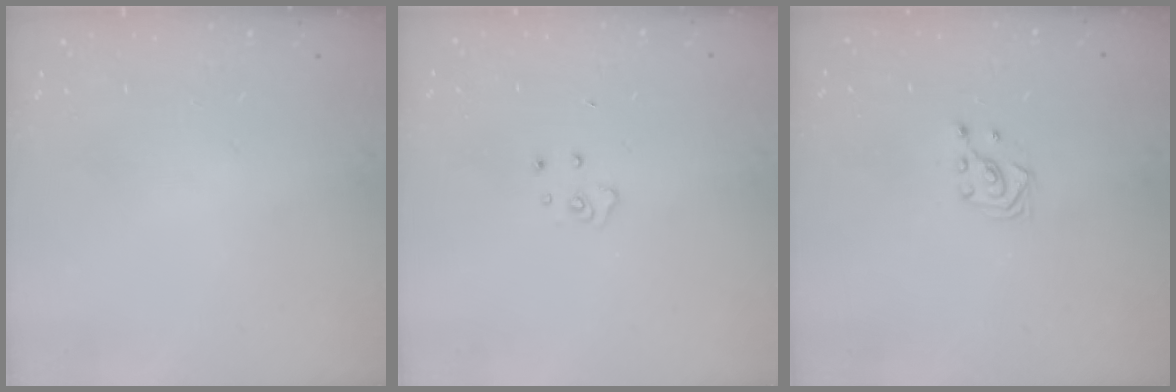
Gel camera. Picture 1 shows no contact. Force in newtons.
{"total": 4.4, "press": 4.4, "slide": 0.3}
{"total": 3.0, "press": 2.8, "slide": 1.0}